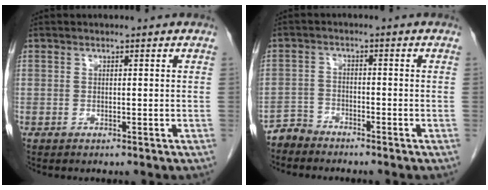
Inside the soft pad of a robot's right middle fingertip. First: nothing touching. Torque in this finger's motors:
{"motor_torque": [-0.01, 0.03, -0.01, 0.00]}